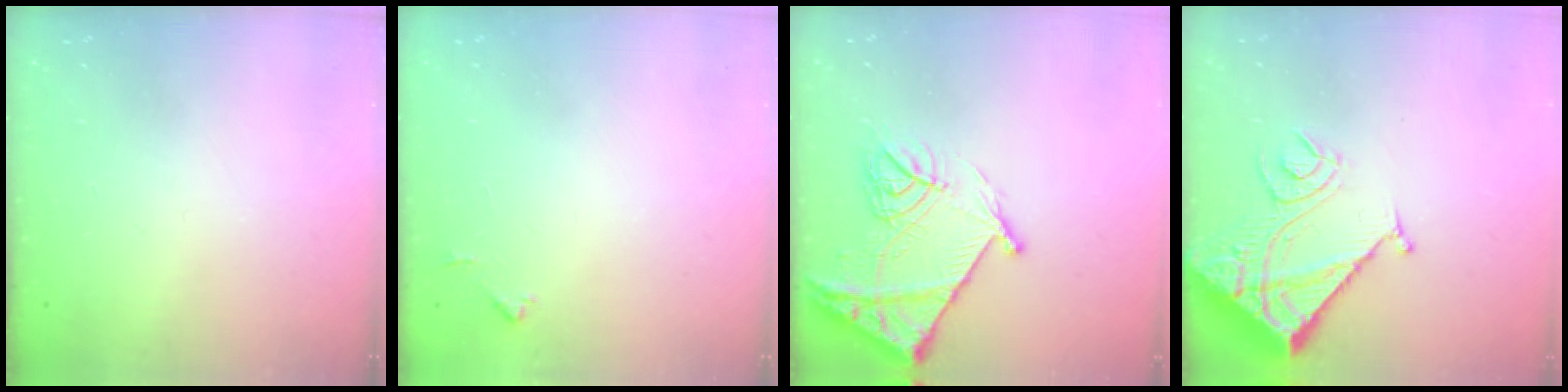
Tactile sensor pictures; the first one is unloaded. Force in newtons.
{"total": 3.5, "press": 3.5, "slide": 0.5}
{"total": 15.9, "press": 15.8, "slide": 1.6}
{"total": 13.7, "press": 13.6, "slide": 1.6}